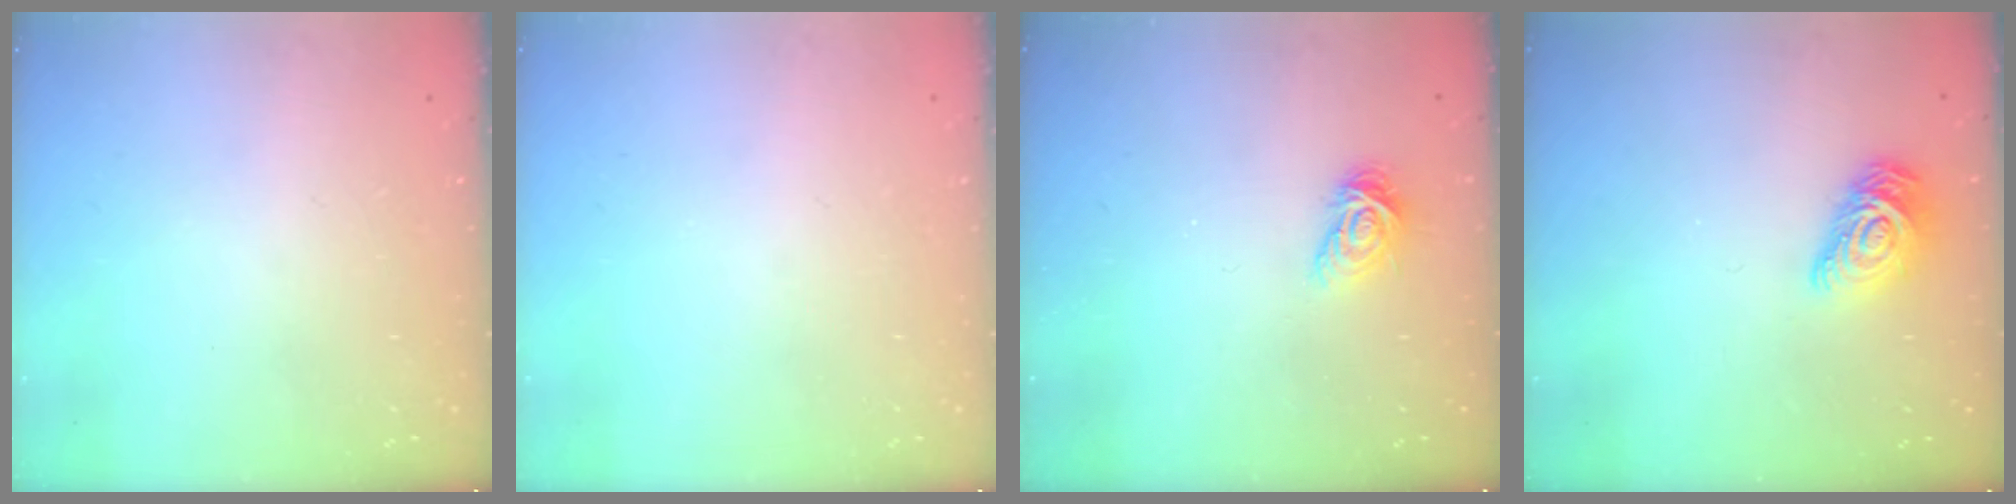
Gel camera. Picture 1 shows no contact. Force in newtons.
{"total": 0.0}
{"total": 6.4, "press": 6.4, "slide": 0.1}
{"total": 10.9, "press": 10.8, "slide": 0.5}